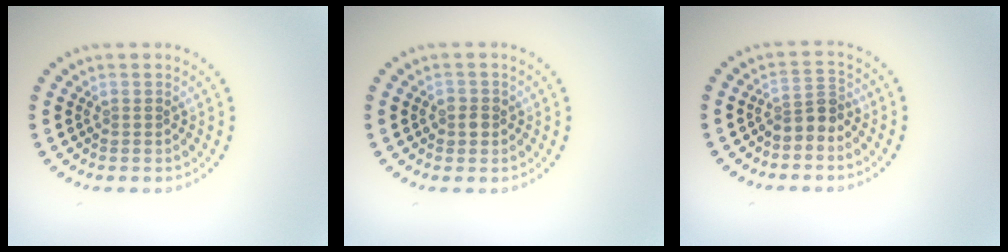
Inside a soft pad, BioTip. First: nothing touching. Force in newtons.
{"total": 1.4, "press": 1.3, "slide": 0.5}
{"total": 2.3, "press": 1.9, "slide": 1.4}